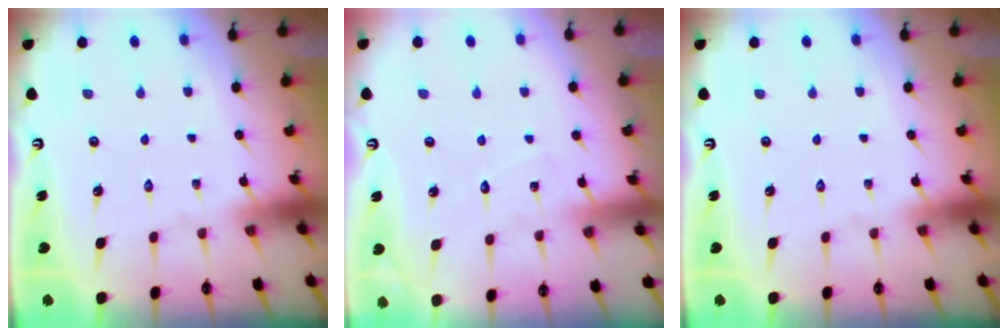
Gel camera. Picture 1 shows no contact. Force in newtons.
{"total": 5.6, "press": 5.6, "slide": 0.5}
{"total": 0.0}